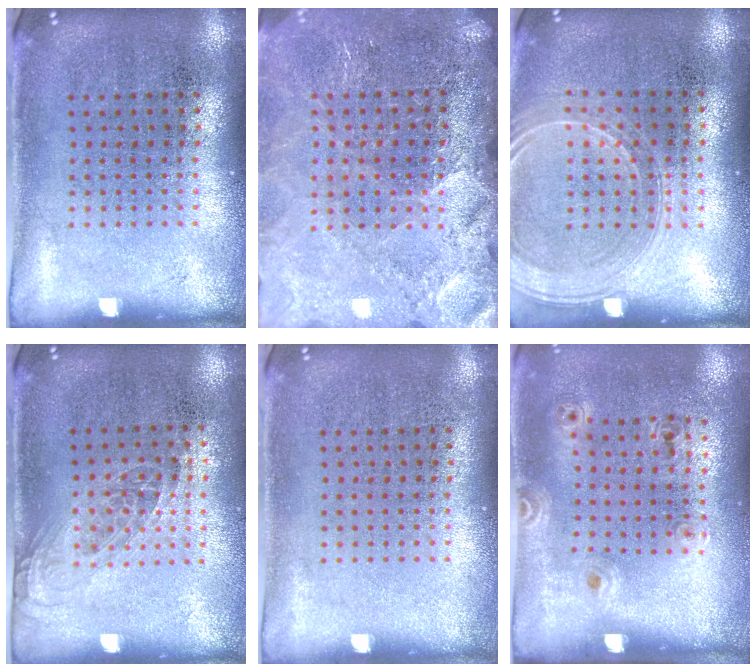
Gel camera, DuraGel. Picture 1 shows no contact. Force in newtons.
{"total": 3.3, "press": 3.0, "slide": 1.3}
{"total": 1.5, "press": 1.5, "slide": 0.4}
{"total": 1.1, "press": 0.9, "slide": 0.6}
{"total": 0.0}
{"total": 1.2, "press": 0.9, "slide": 0.8}